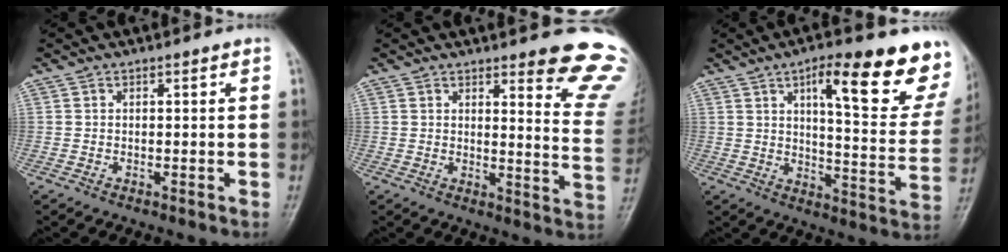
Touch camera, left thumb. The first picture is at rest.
{"total": 12.7, "force": [10.3, 2.6, 7.0], "torque": [-0.044, -0.094, 0.100]}
{"total": 20.7, "force": [12.1, 5.9, 15.7], "torque": [-0.163, -0.052, 0.159]}